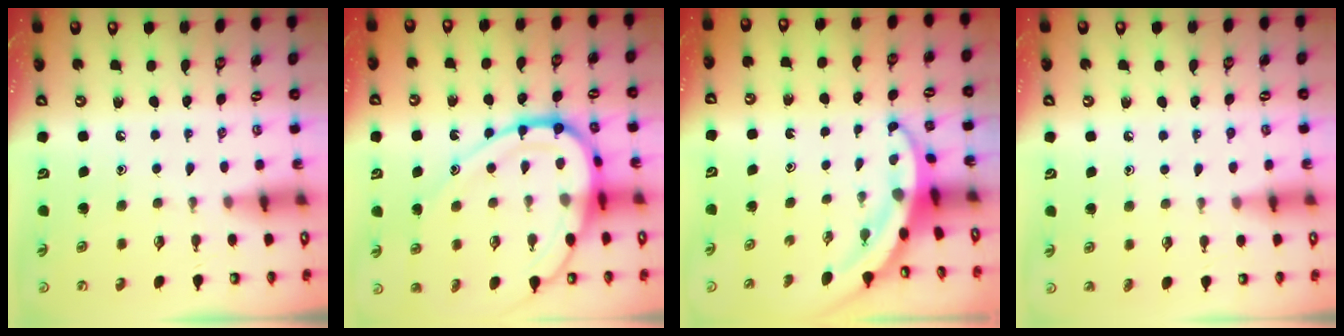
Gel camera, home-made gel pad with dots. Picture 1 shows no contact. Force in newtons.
{"total": 20.0, "press": 19.9, "slide": 2.1}
{"total": 3.7, "press": 3.7, "slide": 0.5}
{"total": 3.5, "press": 3.5, "slide": 0.4}